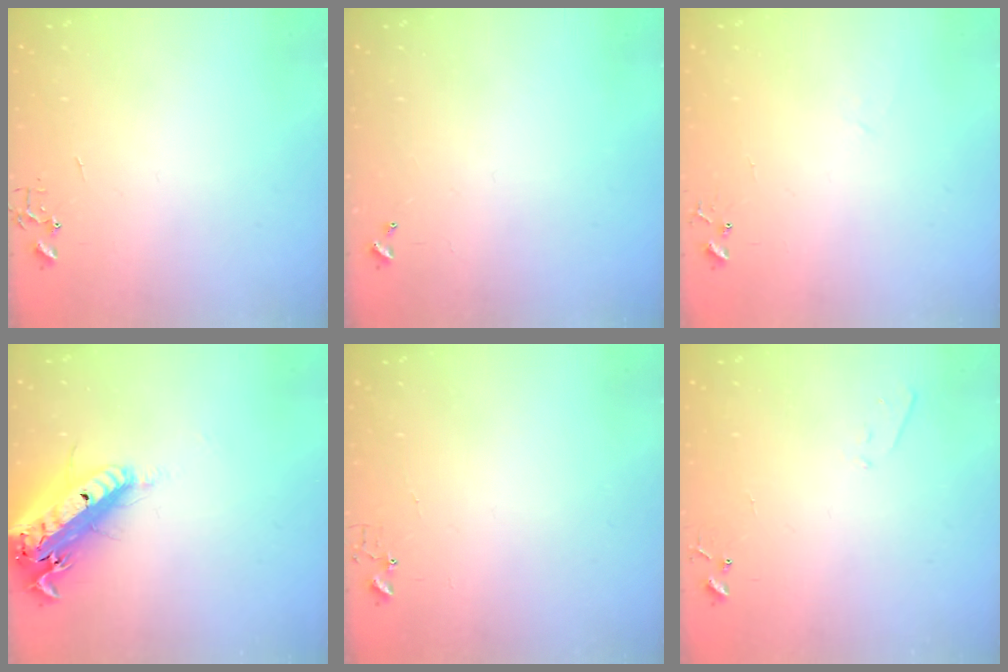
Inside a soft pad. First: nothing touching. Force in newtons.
{"total": 0.0}
{"total": 4.6, "press": 4.5, "slide": 0.6}
{"total": 21.6, "press": 21.0, "slide": 5.0}
{"total": 3.6, "press": 3.6, "slide": 0.3}
{"total": 4.2, "press": 4.2, "slide": 0.6}